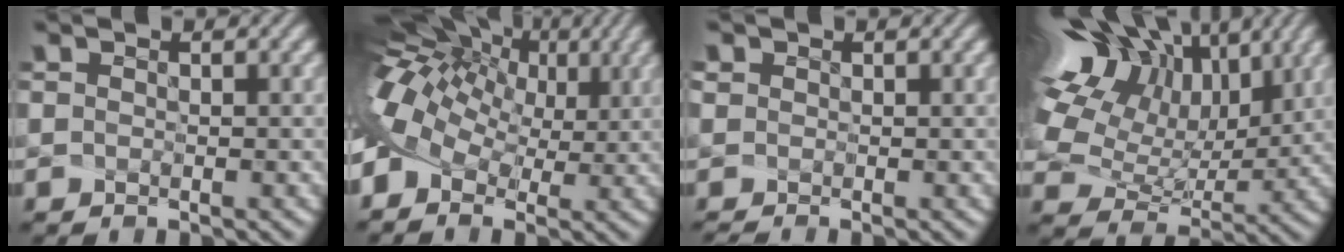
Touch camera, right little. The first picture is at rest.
{"total": 11.5, "force": [4.0, 6.9, 8.3], "torque": [-0.179, 0.021, 0.089]}
{"total": 1.2, "force": [0.1, 1.0, 0.6], "torque": [-0.024, 0.006, 0.009]}
{"total": 15.1, "force": [6.9, 9.1, 9.8], "torque": [-0.216, 0.027, 0.139]}